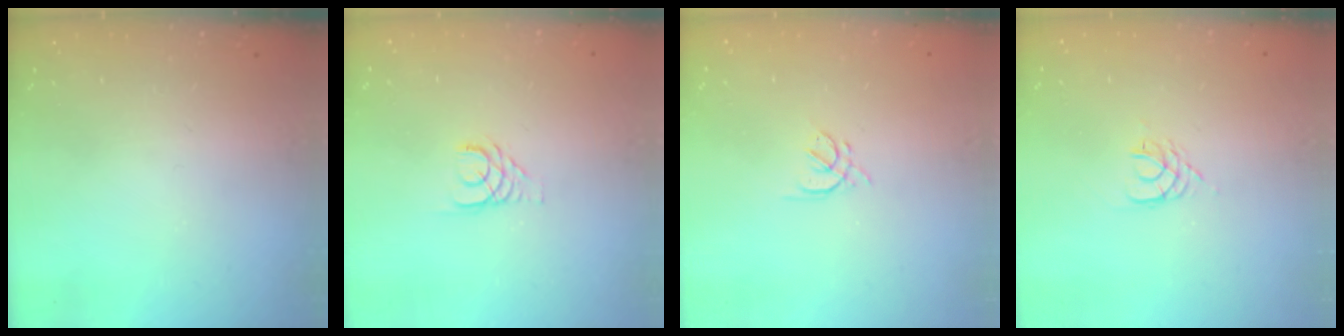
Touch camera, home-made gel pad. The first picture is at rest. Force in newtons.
{"total": 3.4, "press": 3.4, "slide": 0.3}
{"total": 2.5, "press": 2.4, "slide": 0.6}
{"total": 2.4, "press": 2.3, "slide": 0.4}